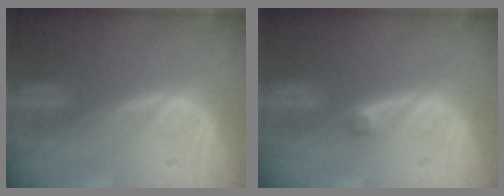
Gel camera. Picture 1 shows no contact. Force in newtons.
{"total": 1.1, "press": 1.0, "slide": 0.6}